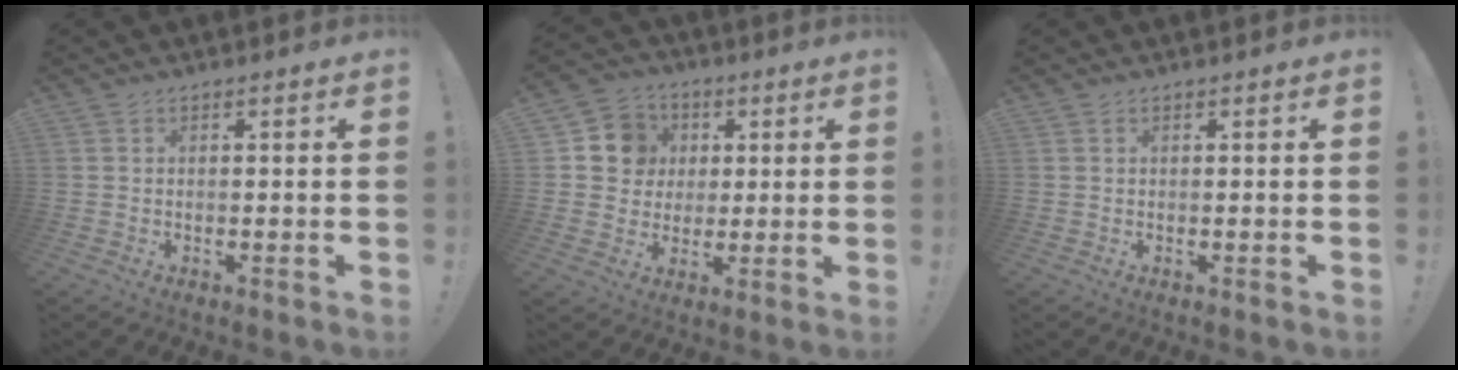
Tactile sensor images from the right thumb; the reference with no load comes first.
{"total": 9.8, "force": [1.9, 9.3, 2.4], "torque": [-0.025, -0.001, 0.042]}
{"total": 0.0}